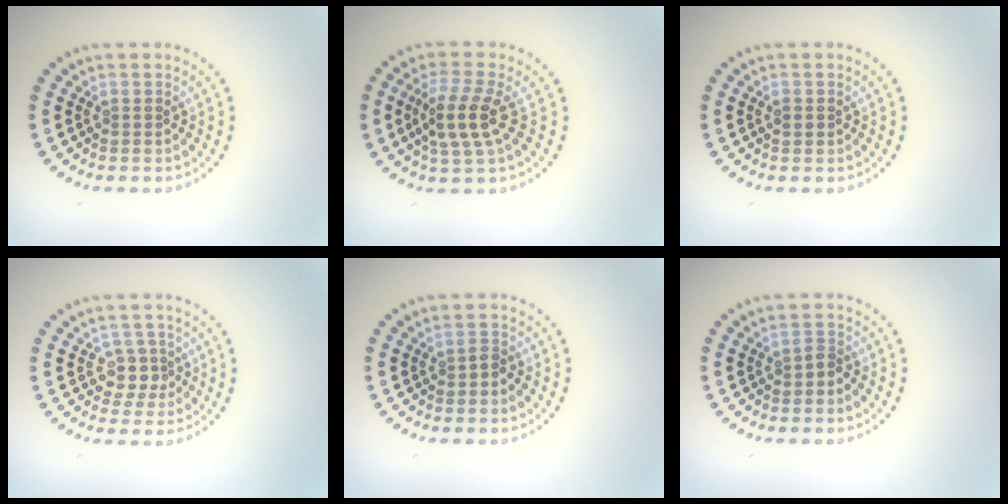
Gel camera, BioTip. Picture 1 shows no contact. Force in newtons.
{"total": 3.7, "press": 3.3, "slide": 1.7}
{"total": 0.9, "press": 0.9, "slide": 0.0}
{"total": 2.4, "press": 2.1, "slide": 1.2}
{"total": 0.9, "press": 0.7, "slide": 0.5}
{"total": 1.1, "press": 0.8, "slide": 0.6}